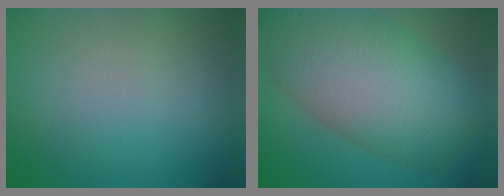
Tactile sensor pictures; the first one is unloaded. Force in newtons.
{"total": 13.2, "press": 13.2, "slide": 0.5}